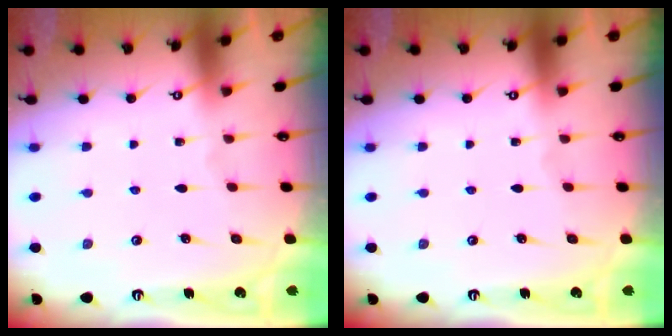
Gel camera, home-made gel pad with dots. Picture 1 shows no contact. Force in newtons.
{"total": 0.0}